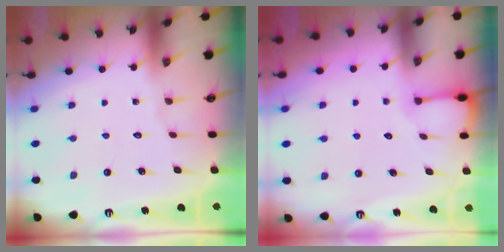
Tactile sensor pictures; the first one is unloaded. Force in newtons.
{"total": 3.6, "press": 3.6, "slide": 0.4}